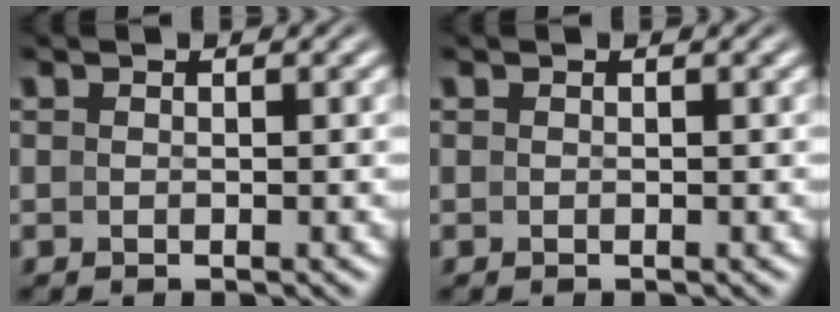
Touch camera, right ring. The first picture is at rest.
{"total": 0.0}